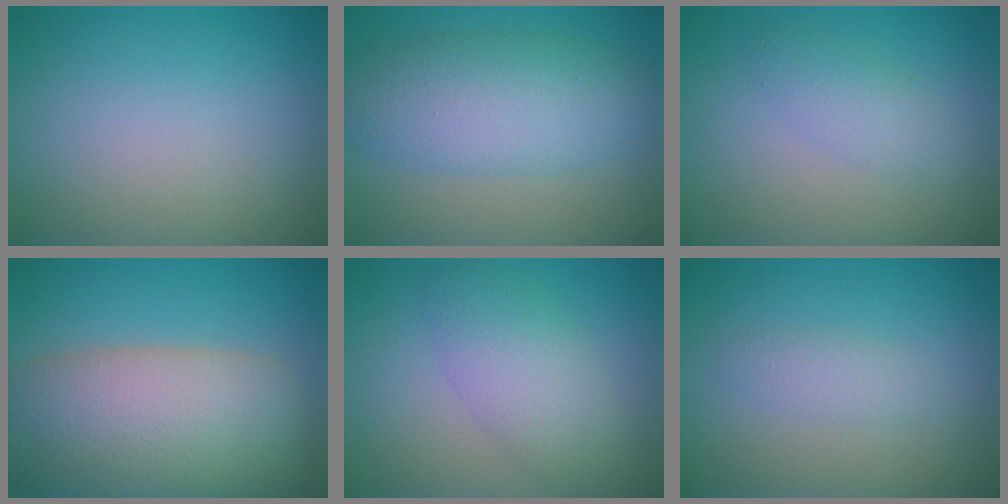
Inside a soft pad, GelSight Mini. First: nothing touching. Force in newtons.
{"total": 7.1, "press": 7.1, "slide": 0.0}
{"total": 2.0, "press": 2.0, "slide": 0.0}
{"total": 12.2, "press": 12.1, "slide": 0.7}
{"total": 4.7, "press": 4.7, "slide": 0.1}
{"total": 1.4, "press": 1.4, "slide": 0.0}